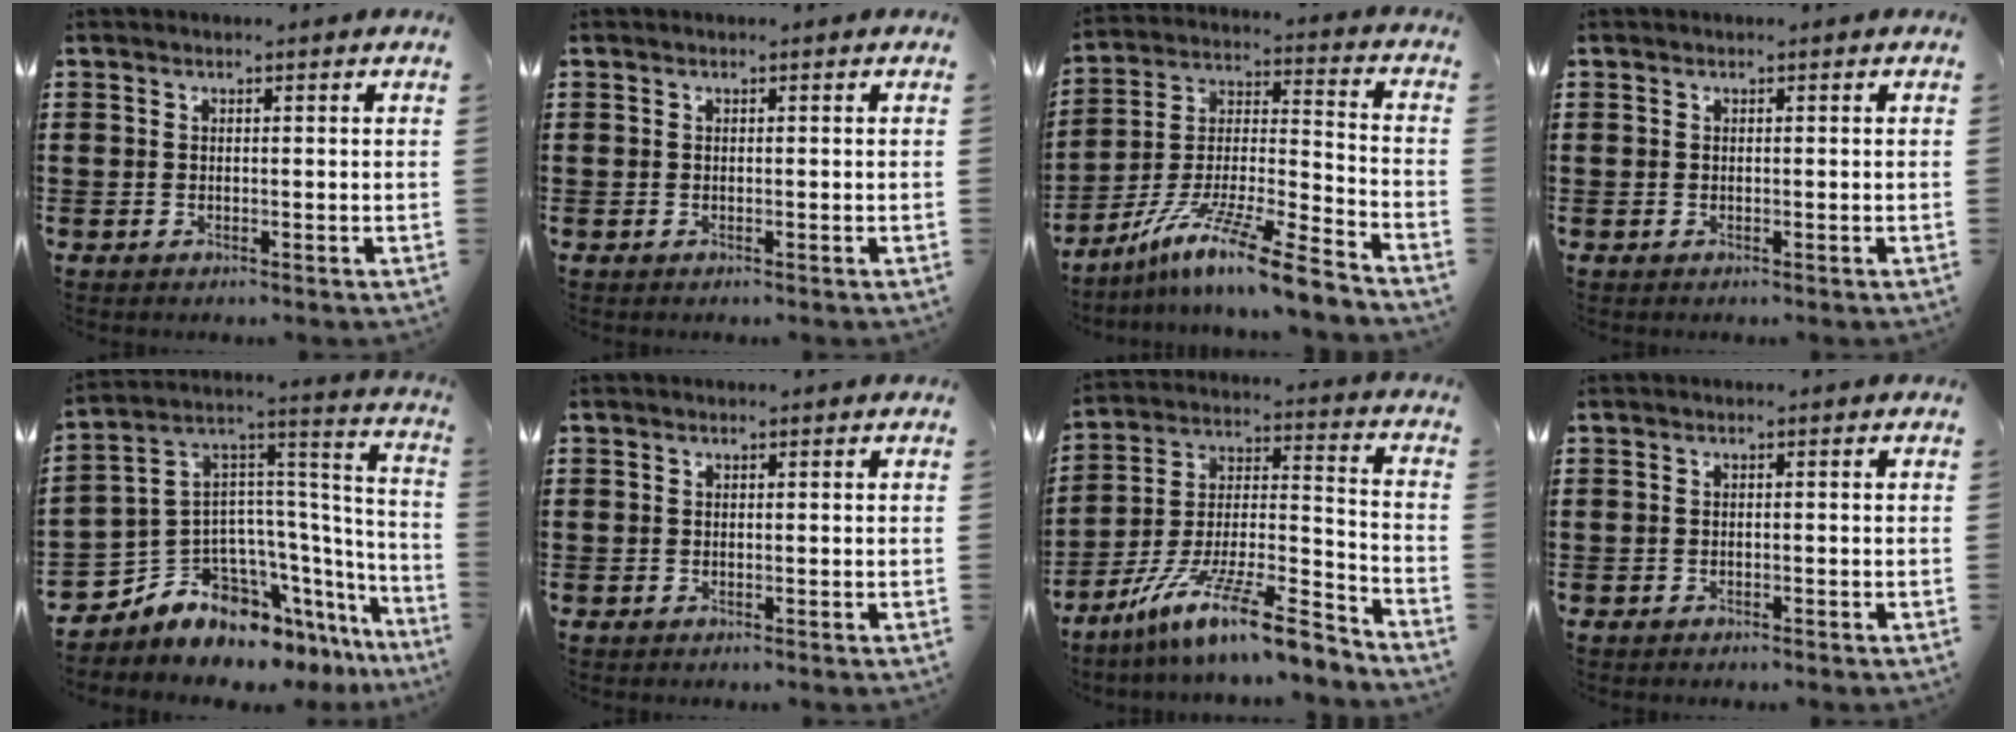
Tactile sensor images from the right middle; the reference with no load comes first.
{"total": 0.0}
{"total": 12.5, "force": [-10.2, 0.0, 7.3], "torque": [-0.124, 0.012, -0.194]}
{"total": 0.0}
{"total": 8.7, "force": [-7.2, 4.1, 2.6], "torque": [-0.081, -0.009, -0.147]}
{"total": 0.0}
{"total": 14.2, "force": [-11.3, 1.3, 8.6], "torque": [-0.151, 0.023, -0.209]}
{"total": 0.6, "force": [-0.5, 0.2, 0.1], "torque": [-0.004, 0.000, -0.011]}